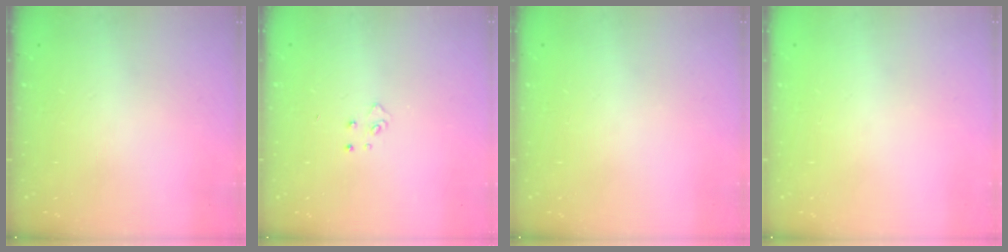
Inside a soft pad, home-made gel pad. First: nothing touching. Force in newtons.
{"total": 3.3, "press": 3.3, "slide": 0.4}
{"total": 0.0}
{"total": 0.0}